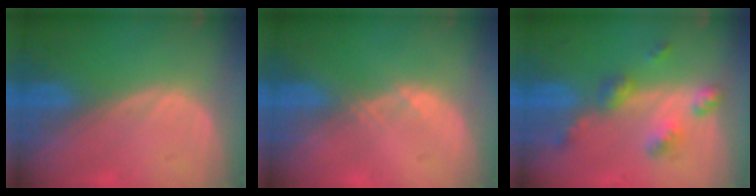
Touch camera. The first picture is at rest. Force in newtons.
{"total": 0.8, "press": 0.8, "slide": 0.1}
{"total": 6.2, "press": 5.5, "slide": 2.9}